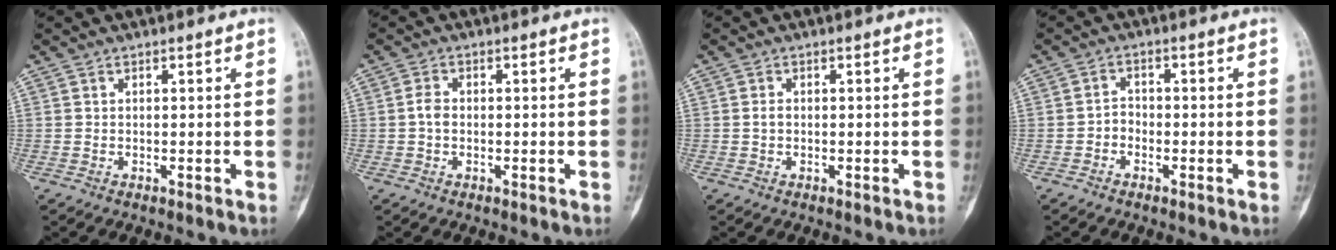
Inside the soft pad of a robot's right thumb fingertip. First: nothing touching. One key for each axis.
{"total": 2.2, "fx": -0.2, "fy": 1.5, "fz": 1.5, "tx": -0.025, "ty": 0.005, "tz": -0.009}
{"total": 1.1, "fx": -0.1, "fy": 0.8, "fz": 0.8, "tx": -0.012, "ty": 0.002, "tz": -0.002}
{"total": 2.1, "fx": -1.1, "fy": 1.6, "fz": 0.8, "tx": -0.002, "ty": 0.012, "tz": -0.027}